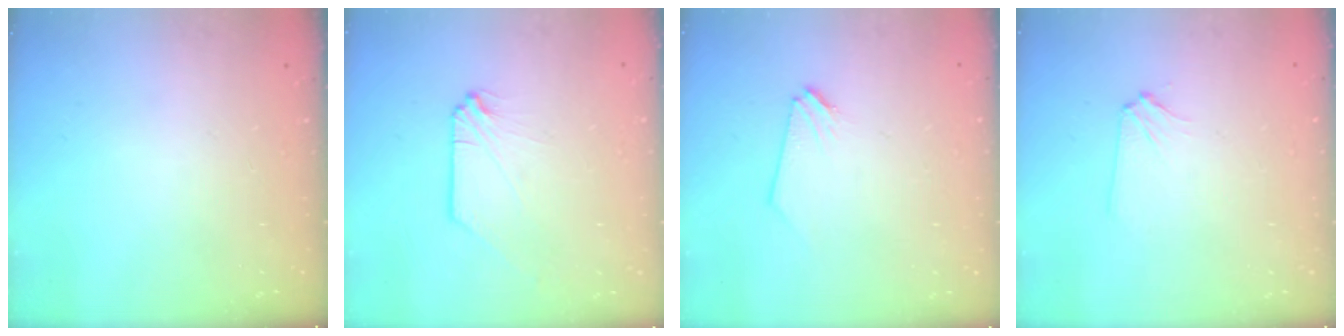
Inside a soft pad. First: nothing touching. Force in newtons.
{"total": 0.0}
{"total": 0.0}
{"total": 3.0, "press": 3.0, "slide": 0.4}